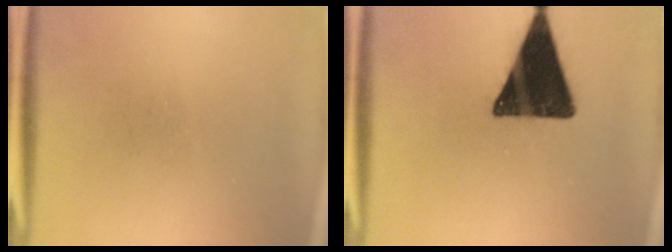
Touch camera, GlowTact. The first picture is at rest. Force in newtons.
{"total": 16.9}